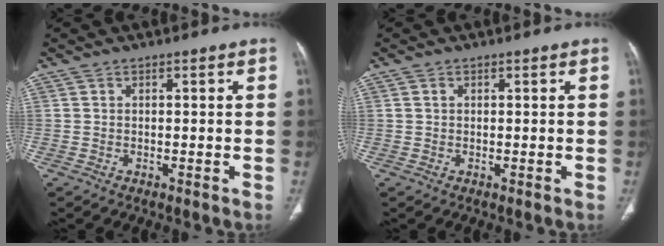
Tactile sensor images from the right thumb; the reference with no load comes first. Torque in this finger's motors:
{"motor_torque": [-0.42, 0.25, -0.37, -0.04, 0.05]}